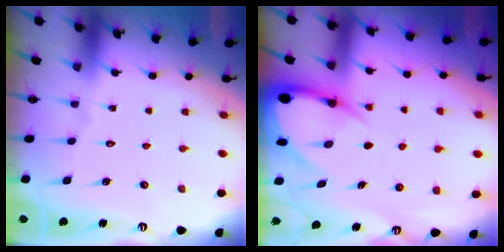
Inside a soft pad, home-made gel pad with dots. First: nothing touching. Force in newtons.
{"total": 7.5, "press": 7.4, "slide": 0.7}